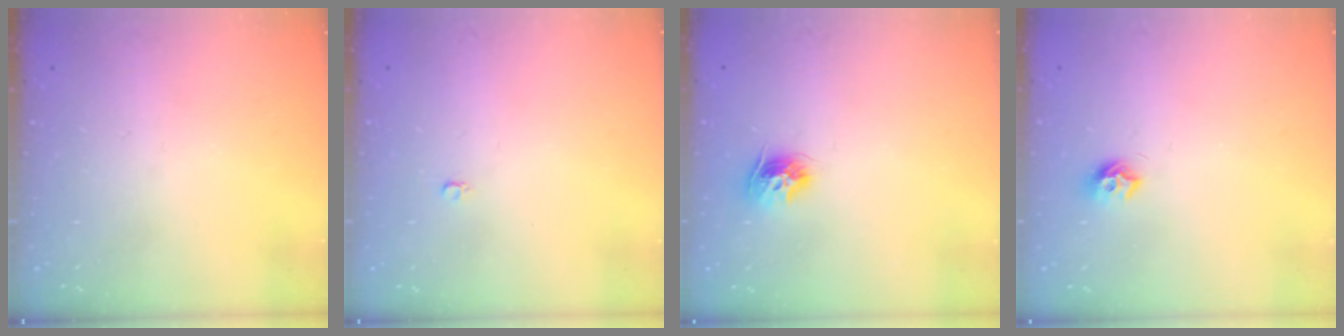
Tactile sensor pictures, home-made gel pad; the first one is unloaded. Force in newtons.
{"total": 2.4, "press": 2.4, "slide": 0.2}
{"total": 9.6, "press": 9.6, "slide": 0.7}
{"total": 7.9, "press": 7.9, "slide": 0.6}